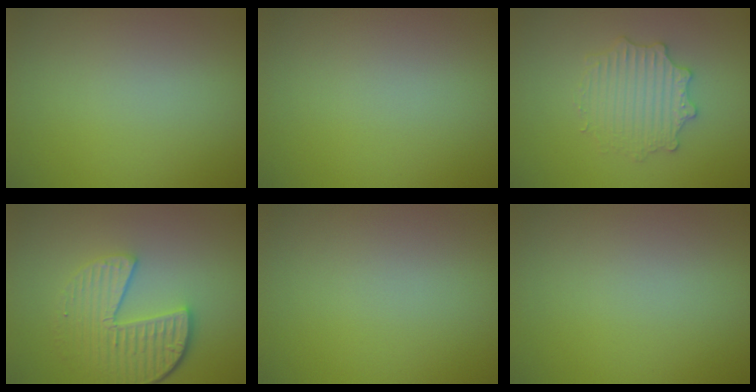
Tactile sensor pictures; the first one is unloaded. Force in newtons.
{"total": 0.0}
{"total": 3.0, "press": 2.9, "slide": 0.4}
{"total": 5.6, "press": 4.1, "slide": 3.7}
{"total": 0.0}
{"total": 0.0}